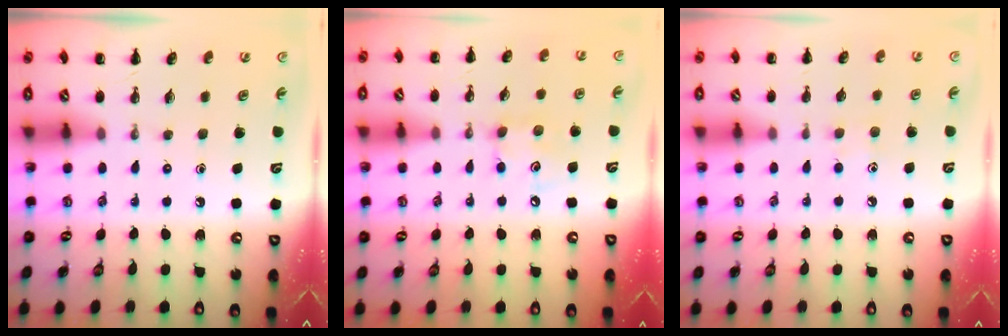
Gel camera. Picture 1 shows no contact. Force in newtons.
{"total": 6.0, "press": 5.9, "slide": 0.8}
{"total": 4.3, "press": 4.1, "slide": 1.3}